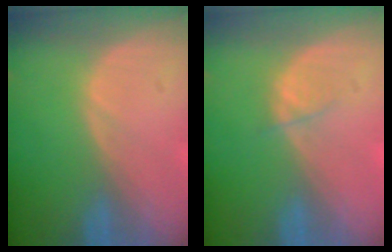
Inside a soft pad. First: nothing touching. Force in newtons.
{"total": 1.6, "press": 1.5, "slide": 0.2}